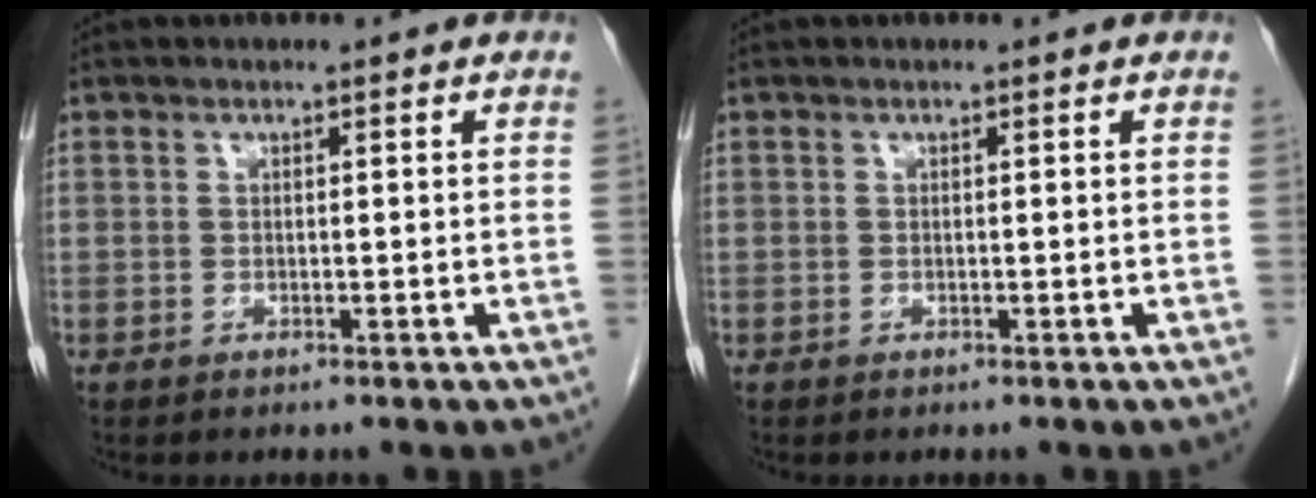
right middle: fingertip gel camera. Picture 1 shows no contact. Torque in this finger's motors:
{"motor_torque": [0.00, 0.00, 0.00, -0.01]}